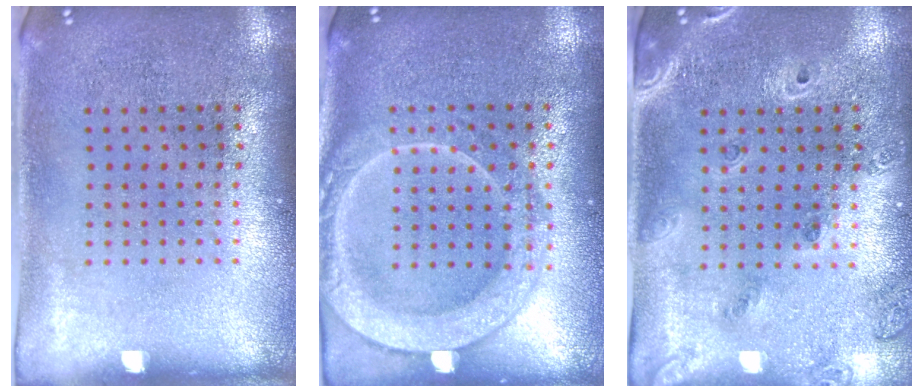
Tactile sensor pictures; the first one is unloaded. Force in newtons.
{"total": 2.0, "press": 2.0, "slide": 0.2}
{"total": 1.5, "press": 1.5, "slide": 0.4}